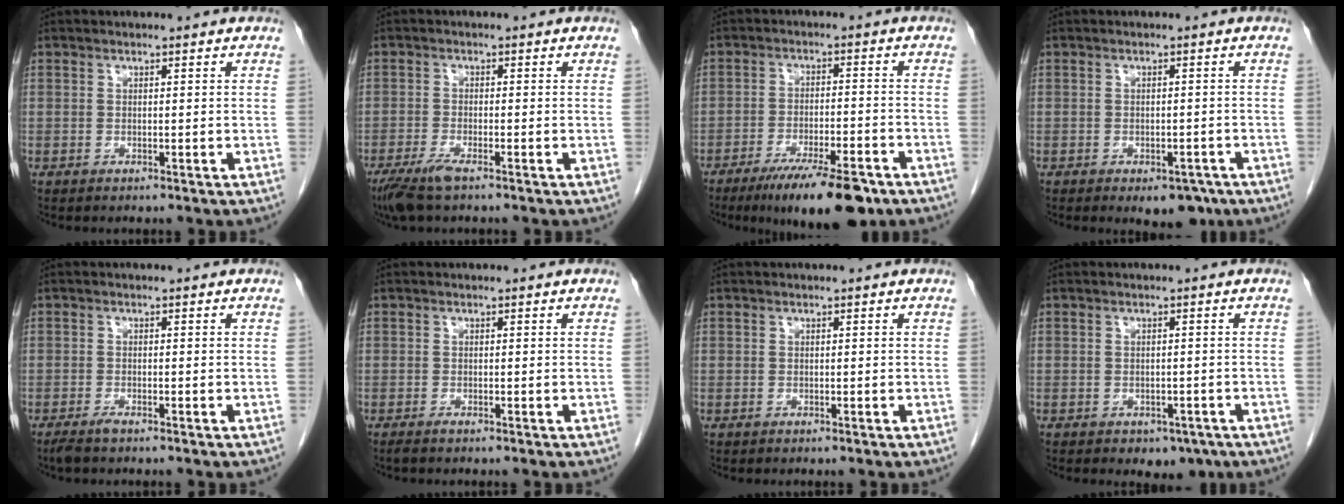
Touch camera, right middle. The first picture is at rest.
{"total": 4.3, "force": [-3.0, 0.6, 3.0], "torque": [-0.067, -0.012, -0.057]}
{"total": 12.1, "force": [-8.4, 2.4, 8.3], "torque": [-0.123, -0.021, -0.133]}
{"total": 5.2, "force": [-3.4, 2.7, 2.8], "torque": [-0.025, 0.000, -0.039]}
{"total": 1.7, "force": [-1.3, 0.2, 1.0], "torque": [-0.026, -0.005, -0.025]}
{"total": 0.6, "force": [-0.5, 0.0, 0.4], "torque": [-0.010, -0.002, -0.010]}
{"total": 0.0}
{"total": 3.4, "force": [-2.1, 2.2, 1.5], "torque": [-0.010, 0.001, -0.018]}